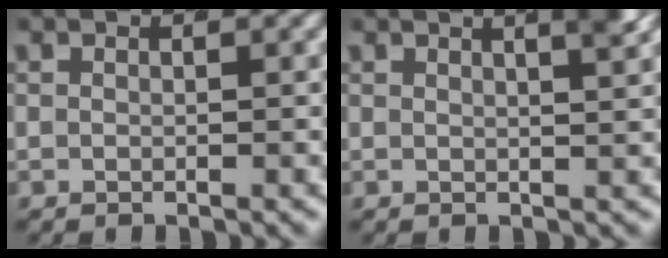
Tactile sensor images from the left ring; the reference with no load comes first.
{"total": 4.7, "force": [2.6, 1.1, 3.8], "torque": [-0.035, 0.013, 0.035]}